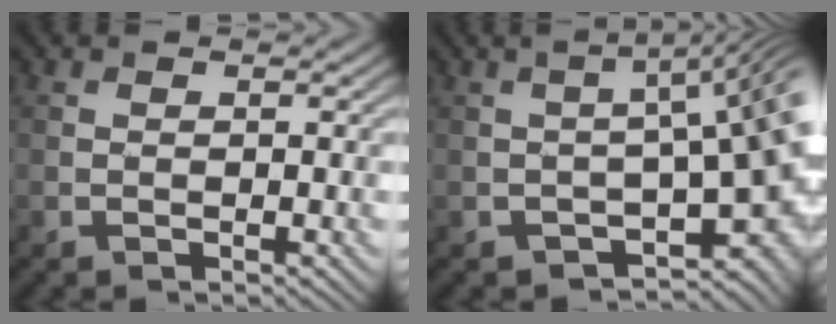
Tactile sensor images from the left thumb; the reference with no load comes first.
{"total": 11.5, "force": [-3.0, 4.8, 10.0], "torque": [-0.130, -0.012, -0.042]}